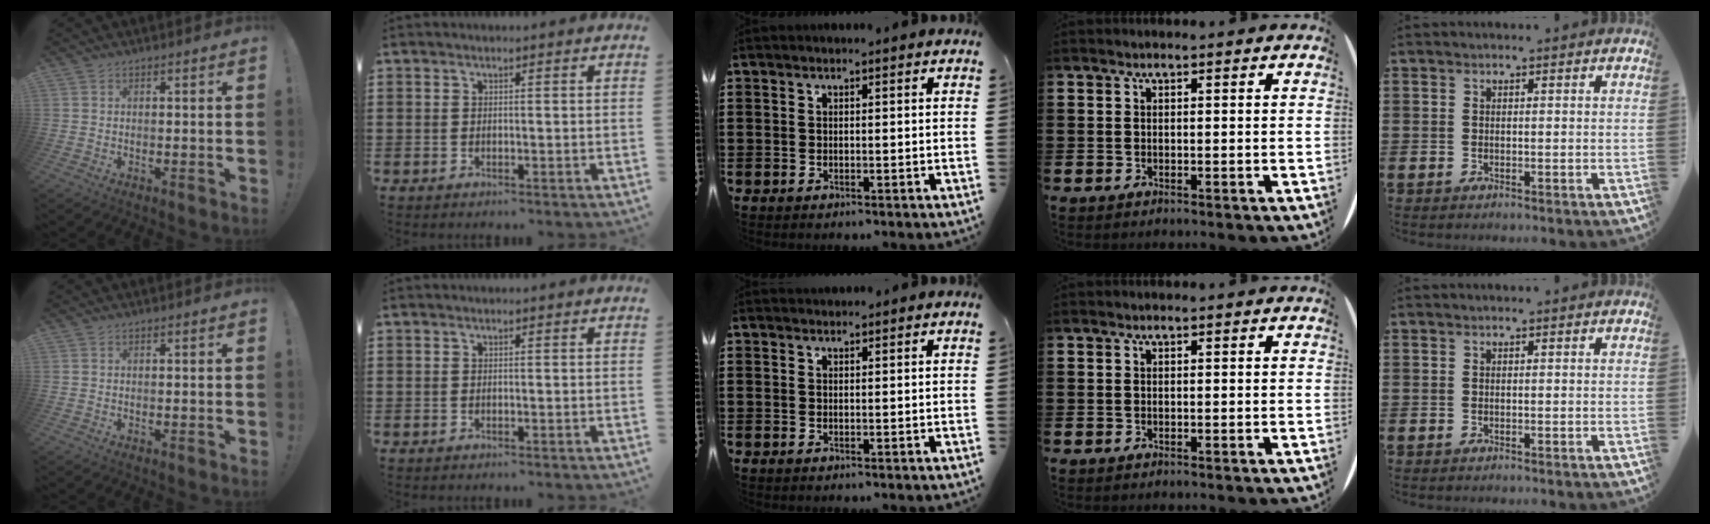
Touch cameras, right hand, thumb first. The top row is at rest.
{"middle": {"total": 0.7, "force": [0.7, 0.2, -0.1], "torque": [-0.001, 0.000, 0.014]}}